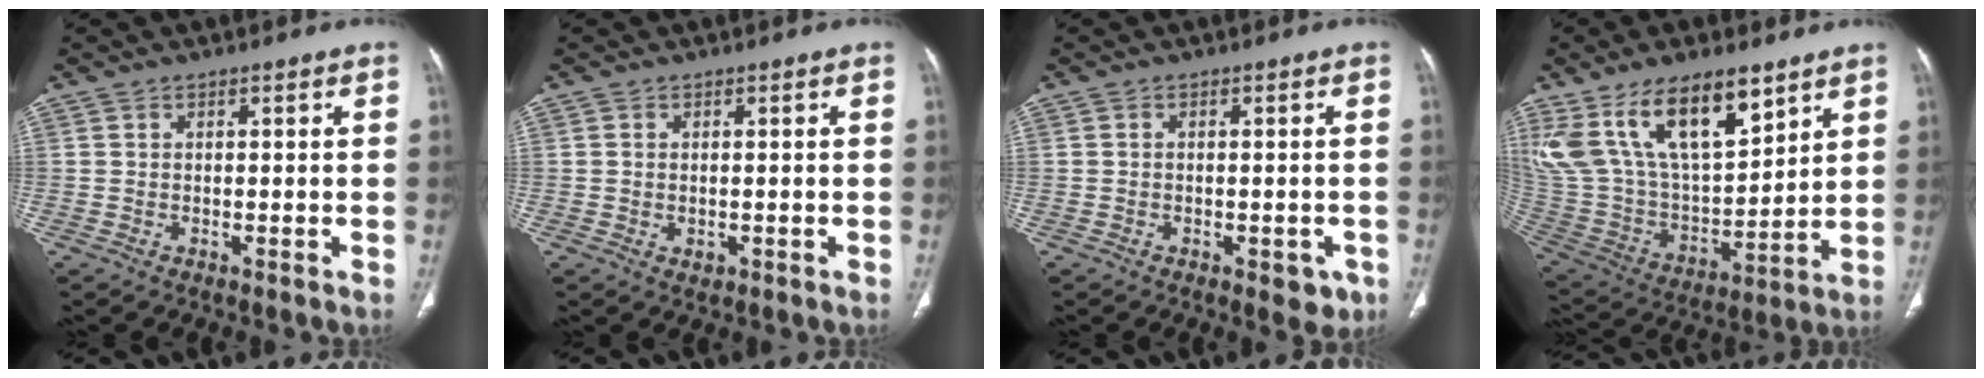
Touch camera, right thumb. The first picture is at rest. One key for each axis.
{"total": 1.4, "fx": -0.2, "fy": 1.0, "fz": 0.9, "tx": -0.015, "ty": -0.002, "tz": 0.000}
{"total": 4.0, "fx": -1.7, "fy": 2.2, "fz": 2.9, "tx": -0.014, "ty": 0.003, "tz": -0.017}
{"total": 23.9, "fx": 14.0, "fy": 10.9, "fz": 15.9, "tx": -0.283, "ty": -0.047, "tz": 0.274}